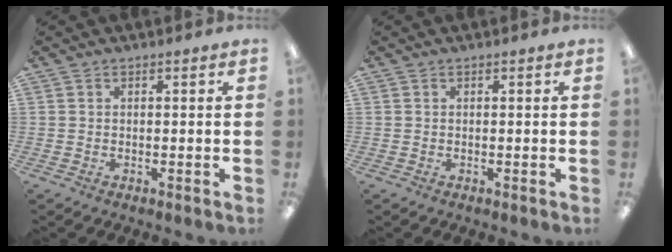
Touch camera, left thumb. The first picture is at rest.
{"total": 0.0}